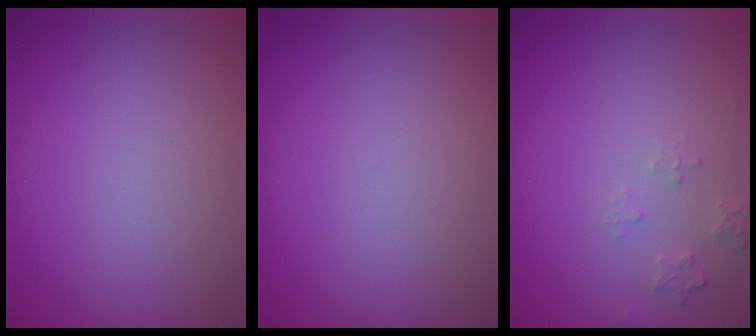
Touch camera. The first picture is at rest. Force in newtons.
{"total": 0.0}
{"total": 1.3, "press": 1.3, "slide": 0.2}